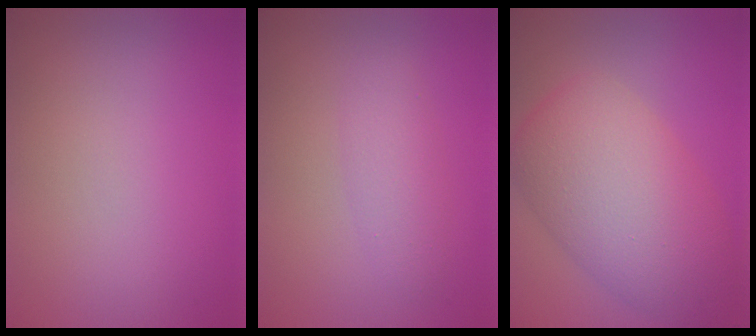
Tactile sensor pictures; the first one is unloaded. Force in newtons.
{"total": 2.2, "press": 2.2, "slide": 0.1}
{"total": 9.5, "press": 9.5, "slide": 0.4}